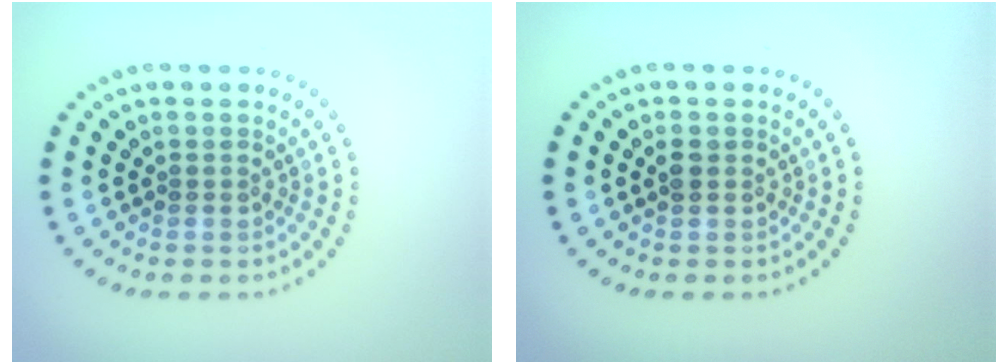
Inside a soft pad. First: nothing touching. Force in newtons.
{"total": 1.2, "press": 1.1, "slide": 0.4}